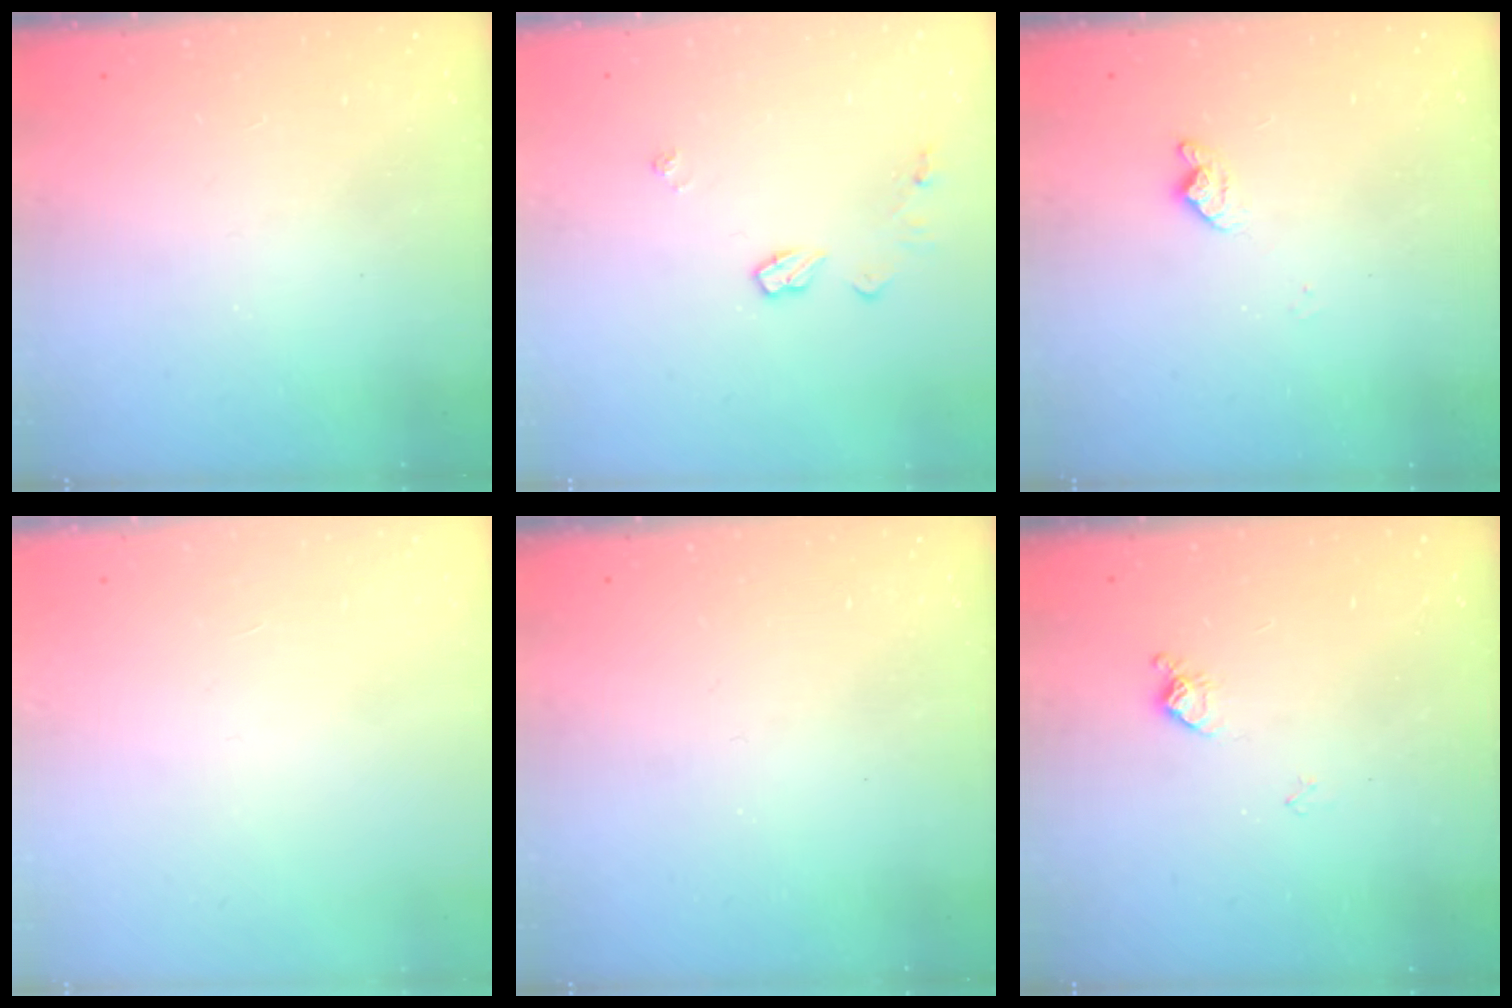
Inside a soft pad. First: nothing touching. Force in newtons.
{"total": 6.8, "press": 6.8, "slide": 0.2}
{"total": 8.6, "press": 8.5, "slide": 0.8}
{"total": 0.0}
{"total": 0.0}
{"total": 7.7, "press": 7.7, "slide": 1.0}